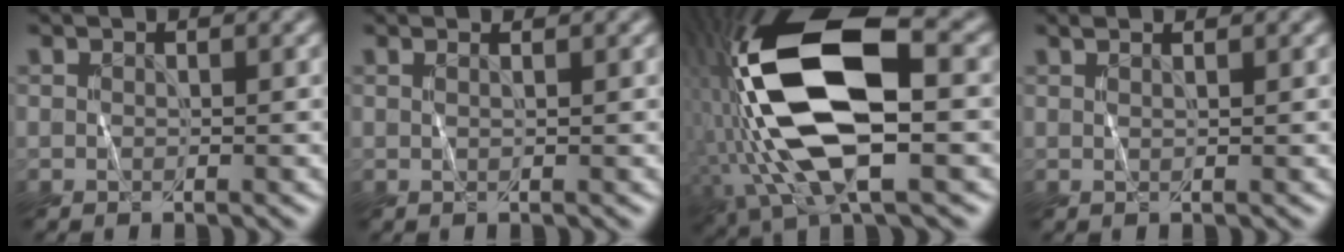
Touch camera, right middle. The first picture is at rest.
{"total": 0.7, "force": [0.4, -0.2, 0.5], "torque": [-0.010, -0.001, 0.005]}
{"total": 15.2, "force": [-0.8, 6.7, 13.7], "torque": [-0.301, 0.016, -0.023]}
{"total": 1.0, "force": [0.8, -0.1, 0.6], "torque": [-0.008, -0.002, 0.009]}